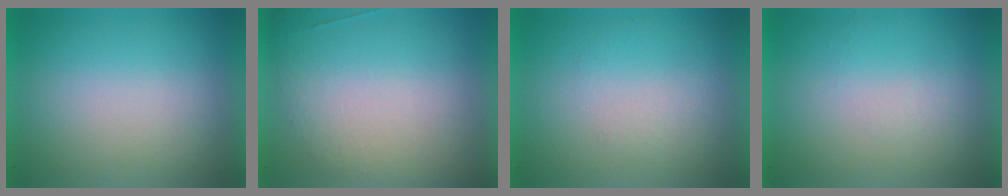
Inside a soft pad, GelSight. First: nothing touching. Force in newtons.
{"total": 2.6}
{"total": 1.2}
{"total": 1.1}